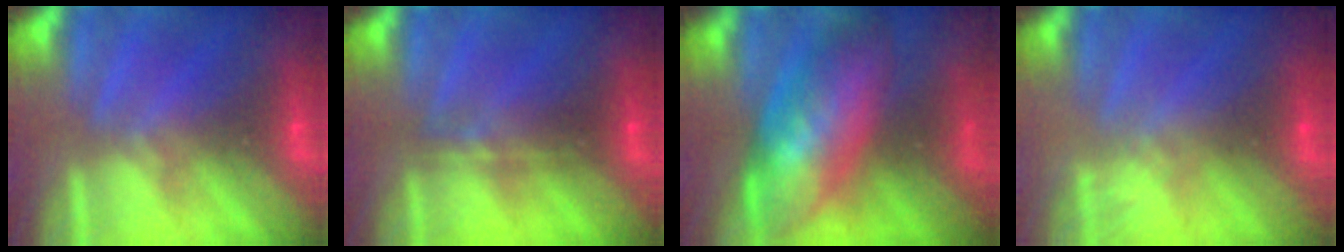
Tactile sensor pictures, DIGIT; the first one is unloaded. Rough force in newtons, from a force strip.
{"total": 2.3}
{"total": 9.5}
{"total": 1.6}